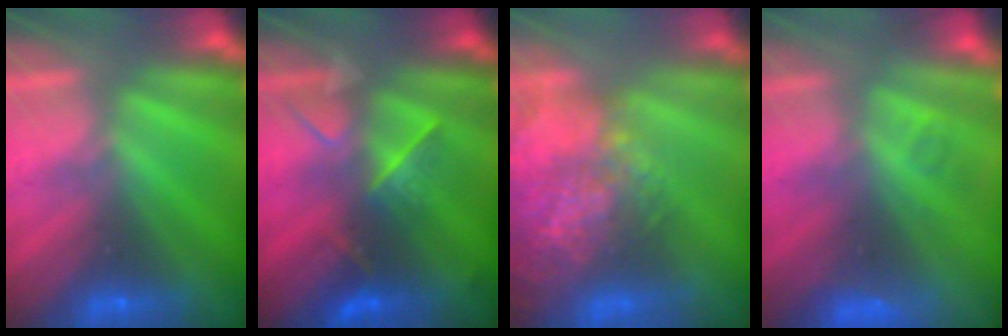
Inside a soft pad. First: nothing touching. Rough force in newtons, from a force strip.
{"total": 2.6}
{"total": 7.3}
{"total": 4.6}